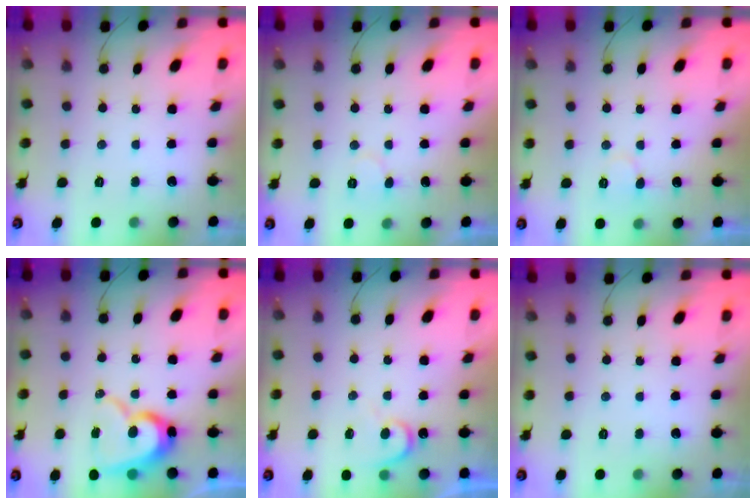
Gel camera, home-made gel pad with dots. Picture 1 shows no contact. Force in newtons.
{"total": 4.8, "press": 4.7, "slide": 0.4}
{"total": 6.7, "press": 6.6, "slide": 0.5}
{"total": 12.4, "press": 12.4, "slide": 1.4}
{"total": 5.8, "press": 5.8, "slide": 0.6}
{"total": 0.0}